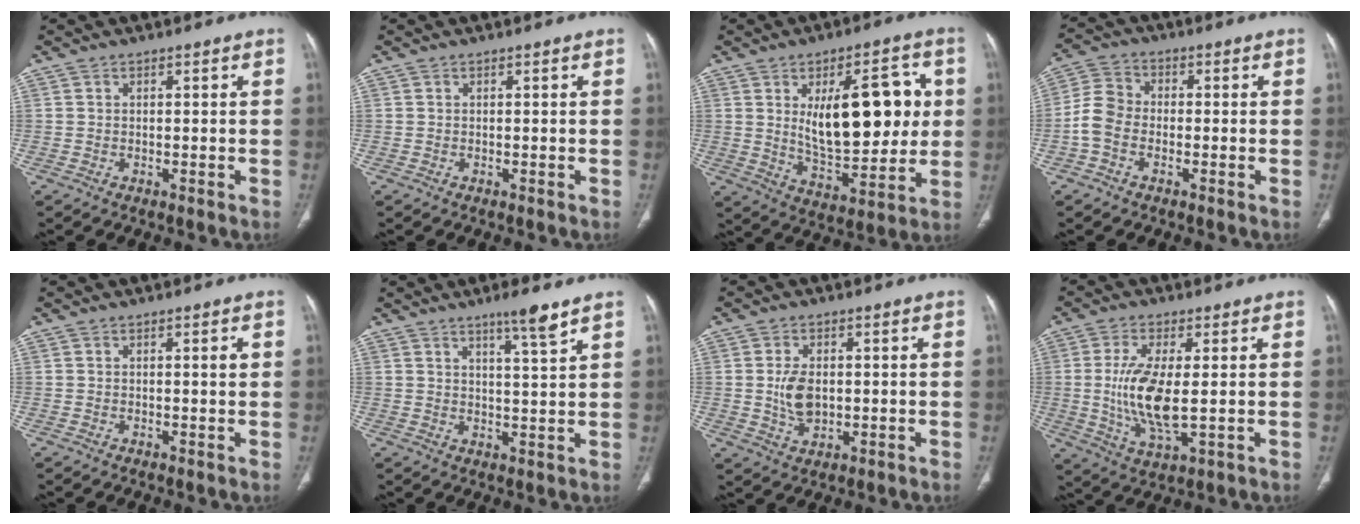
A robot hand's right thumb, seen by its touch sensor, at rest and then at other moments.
{"total": 0.0}
{"total": 19.7, "force": [3.5, 9.3, 17.0], "torque": [-0.211, -0.014, 0.062]}
{"total": 6.3, "force": [-1.7, 4.6, 4.0], "torque": [-0.074, 0.019, -0.046]}
{"total": 1.3, "force": [0.3, 0.2, 1.2], "torque": [-0.017, 0.000, 0.003]}
{"total": 5.5, "force": [3.8, -0.1, 4.0], "torque": [-0.059, -0.027, 0.063]}
{"total": 6.0, "force": [0.1, 3.9, 4.6], "torque": [-0.081, -0.004, 0.008]}
{"total": 11.3, "force": [0.0, 4.2, 10.6], "torque": [-0.220, -0.018, 0.005]}